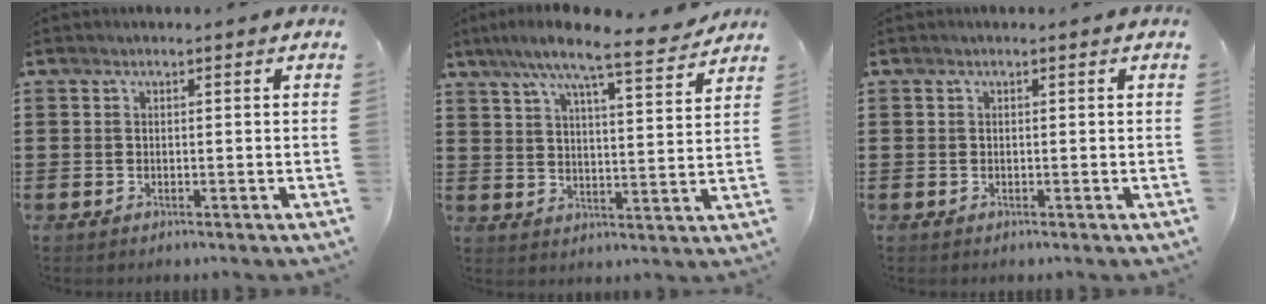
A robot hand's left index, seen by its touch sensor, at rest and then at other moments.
{"total": 8.7, "force": [7.3, 0.1, 4.8], "torque": [-0.108, -0.034, 0.122]}
{"total": 0.0}